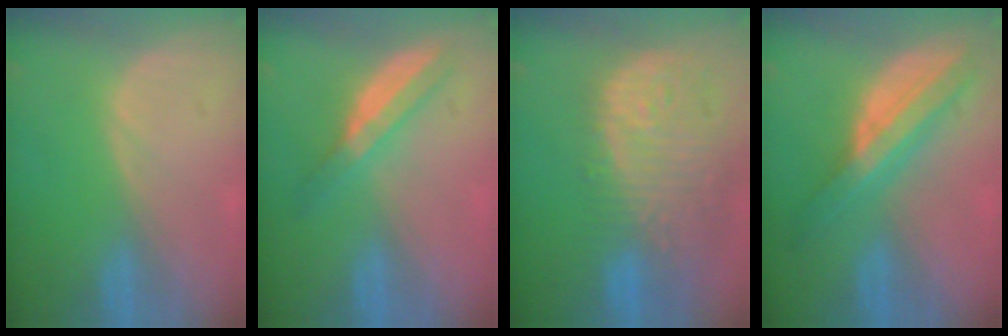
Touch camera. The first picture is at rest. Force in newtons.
{"total": 6.2, "press": 5.4, "slide": 3.1}
{"total": 14.1, "press": 11.6, "slide": 8.1}
{"total": 8.5, "press": 8.5, "slide": 0.4}